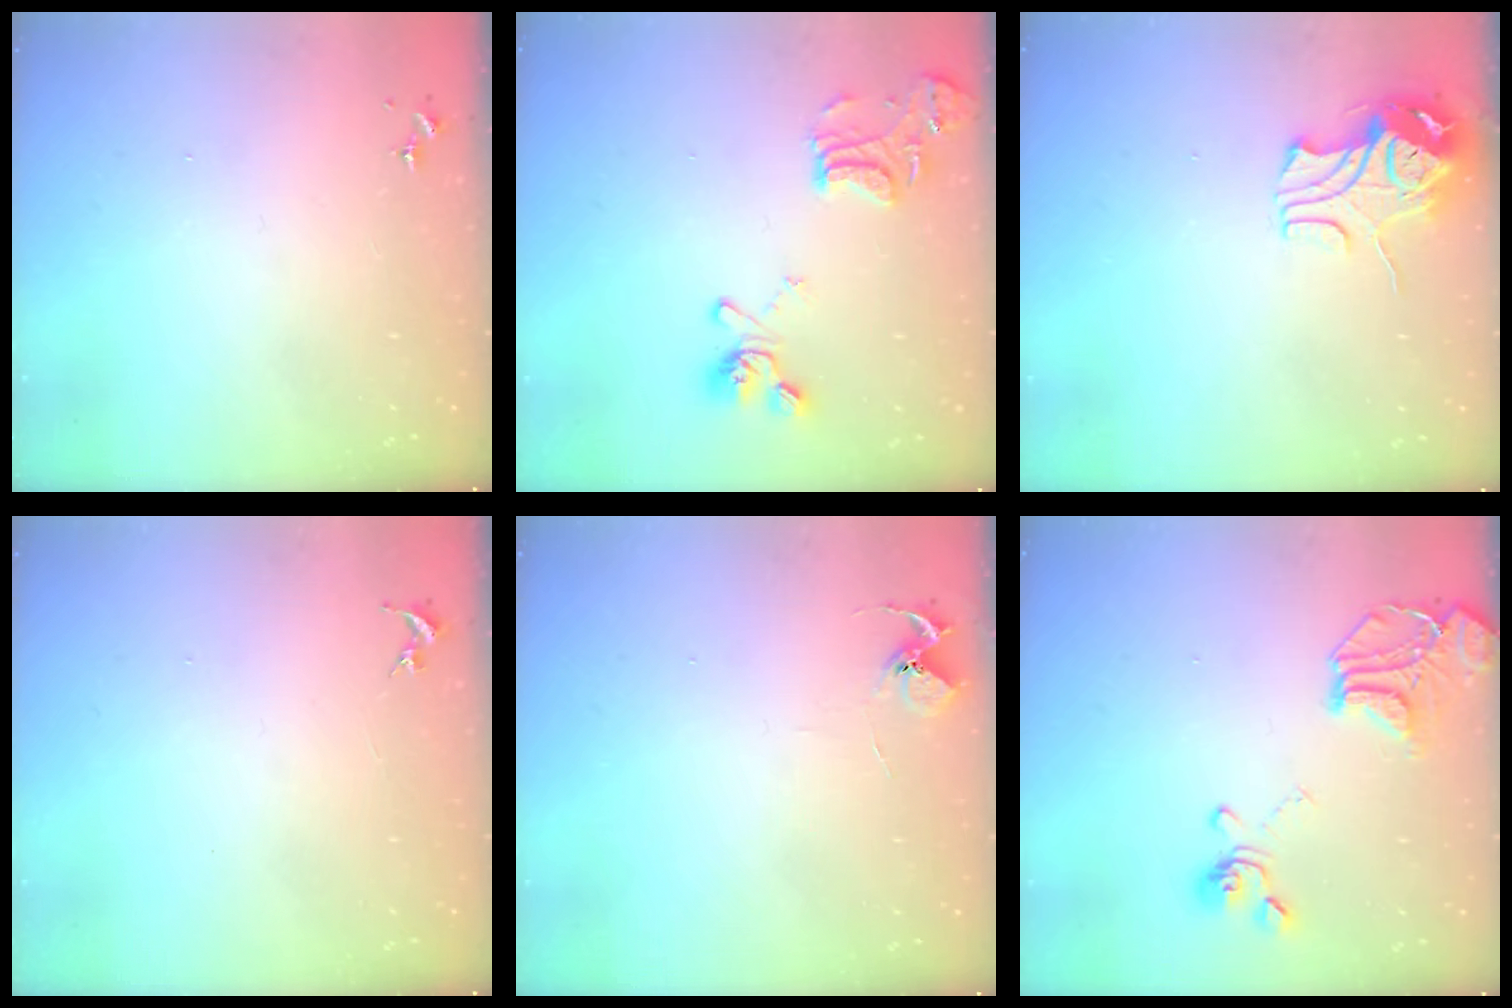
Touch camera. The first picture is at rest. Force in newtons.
{"total": 14.4, "press": 14.2, "slide": 2.0}
{"total": 10.6, "press": 10.5, "slide": 1.6}
{"total": 0.0}
{"total": 5.2, "press": 5.2, "slide": 0.4}
{"total": 16.7, "press": 16.5, "slide": 2.0}